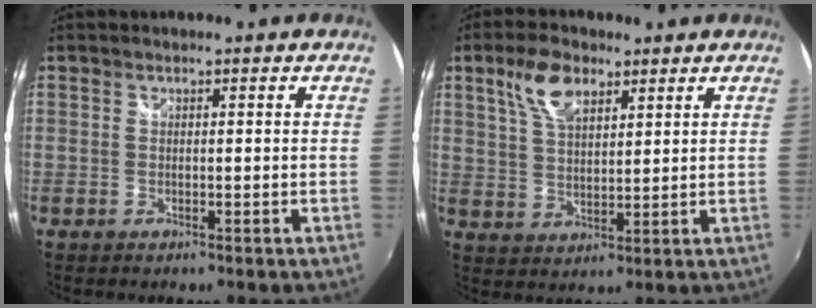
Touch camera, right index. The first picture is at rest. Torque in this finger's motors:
{"motor_torque": [0.74, 0.60, 0.21, 0.09]}